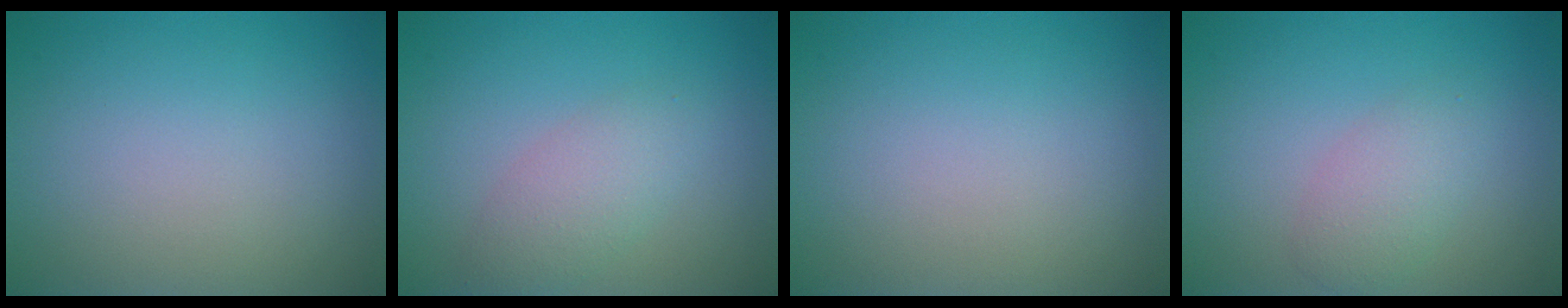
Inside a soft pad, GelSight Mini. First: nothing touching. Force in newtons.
{"total": 2.8, "press": 2.8, "slide": 0.1}
{"total": 0.0}
{"total": 2.6, "press": 2.6, "slide": 0.1}